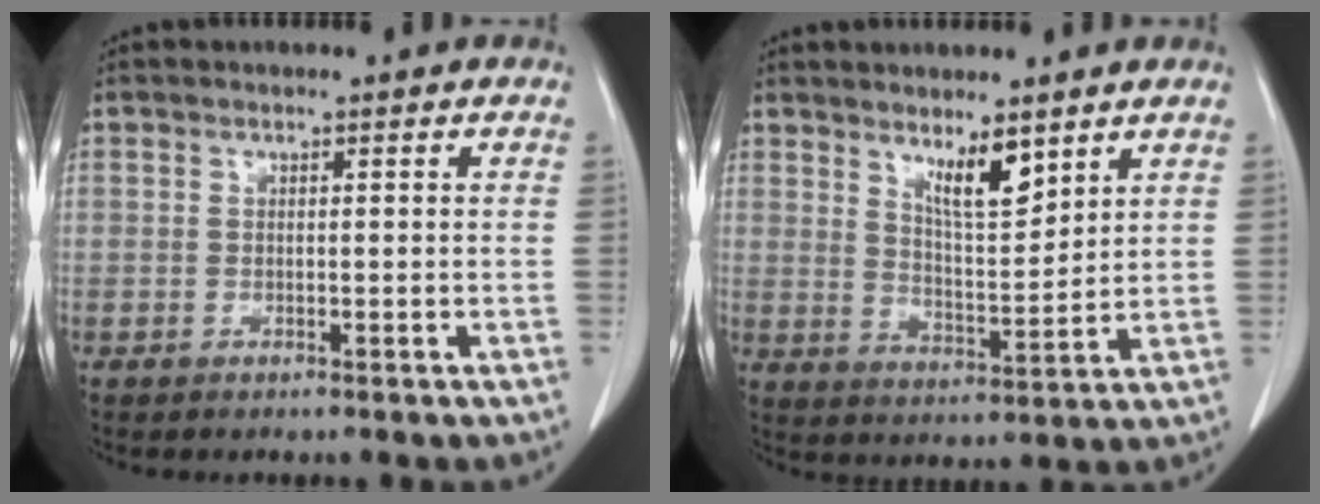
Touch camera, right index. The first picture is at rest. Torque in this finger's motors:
{"motor_torque": [0.72, 0.66, 0.17, 0.09]}